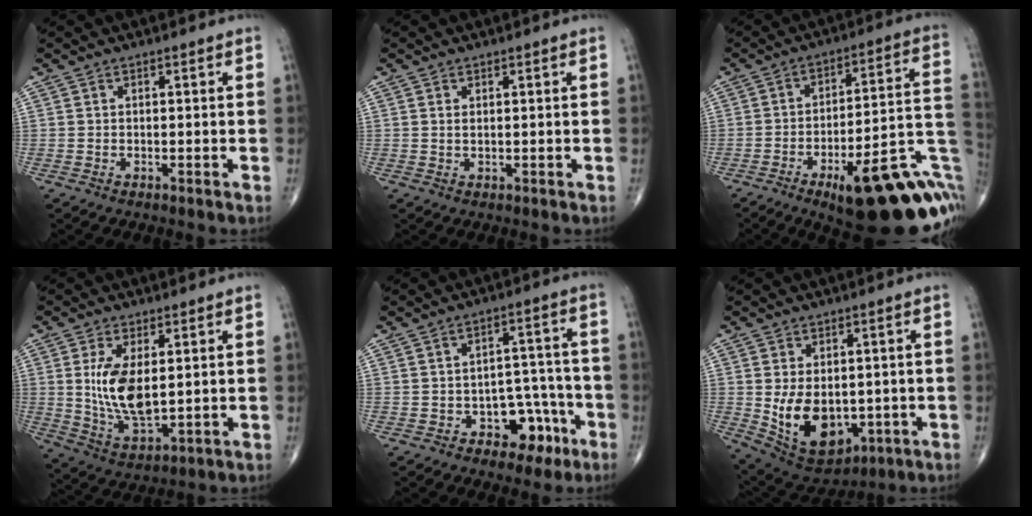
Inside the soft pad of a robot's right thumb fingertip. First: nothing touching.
{"total": 0.7, "force": [0.3, 0.3, 0.6], "torque": [-0.014, -0.001, 0.007]}
{"total": 26.6, "force": [-10.1, 8.5, 23.1], "torque": [-0.226, 0.052, -0.129]}
{"total": 11.0, "force": [1.6, 5.2, 9.5], "torque": [-0.178, -0.024, 0.043]}
{"total": 8.5, "force": [-4.2, 5.6, 4.8], "torque": [-0.022, 0.047, -0.054]}
{"total": 13.1, "force": [-1.6, 8.5, 9.9], "torque": [-0.138, -0.009, 0.005]}